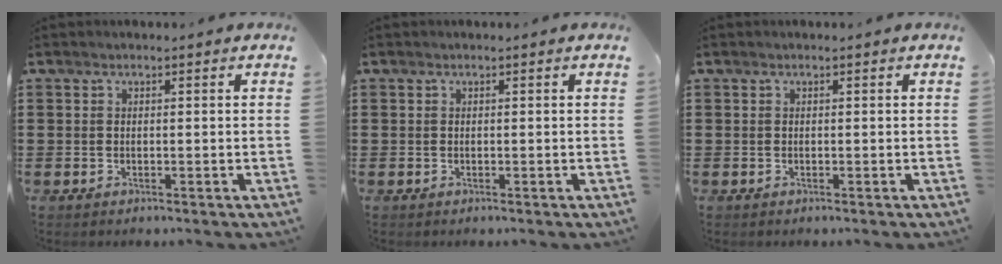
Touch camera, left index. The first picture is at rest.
{"total": 0.0}
{"total": 0.0}